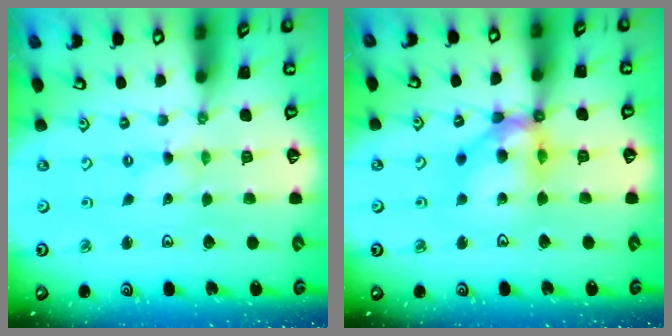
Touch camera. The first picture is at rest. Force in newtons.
{"total": 13.0, "press": 12.9, "slide": 1.9}